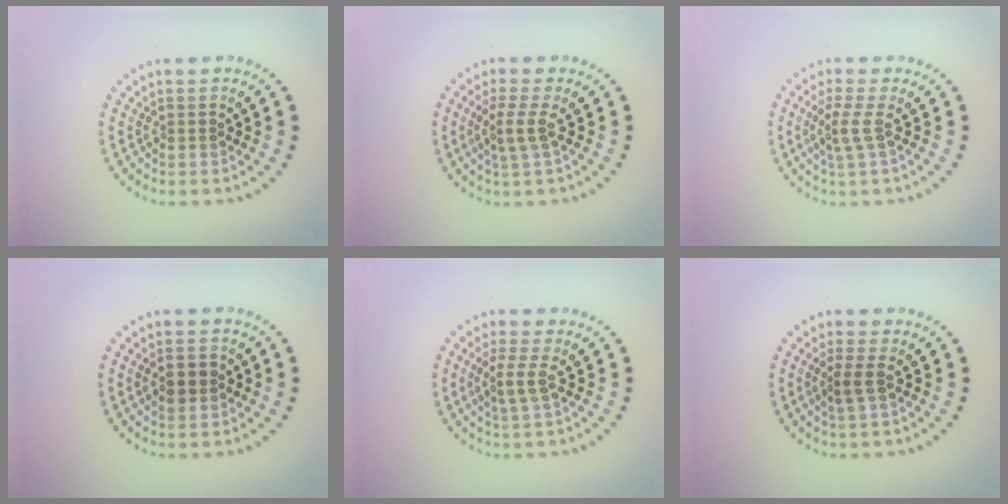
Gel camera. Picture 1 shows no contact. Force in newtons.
{"total": 2.0, "press": 1.5, "slide": 1.4}
{"total": 2.0, "press": 1.3, "slide": 1.5}
{"total": 2.3, "press": 2.3, "slide": 0.1}
{"total": 2.0, "press": 1.5, "slide": 1.3}
{"total": 1.5, "press": 1.2, "slide": 1.0}